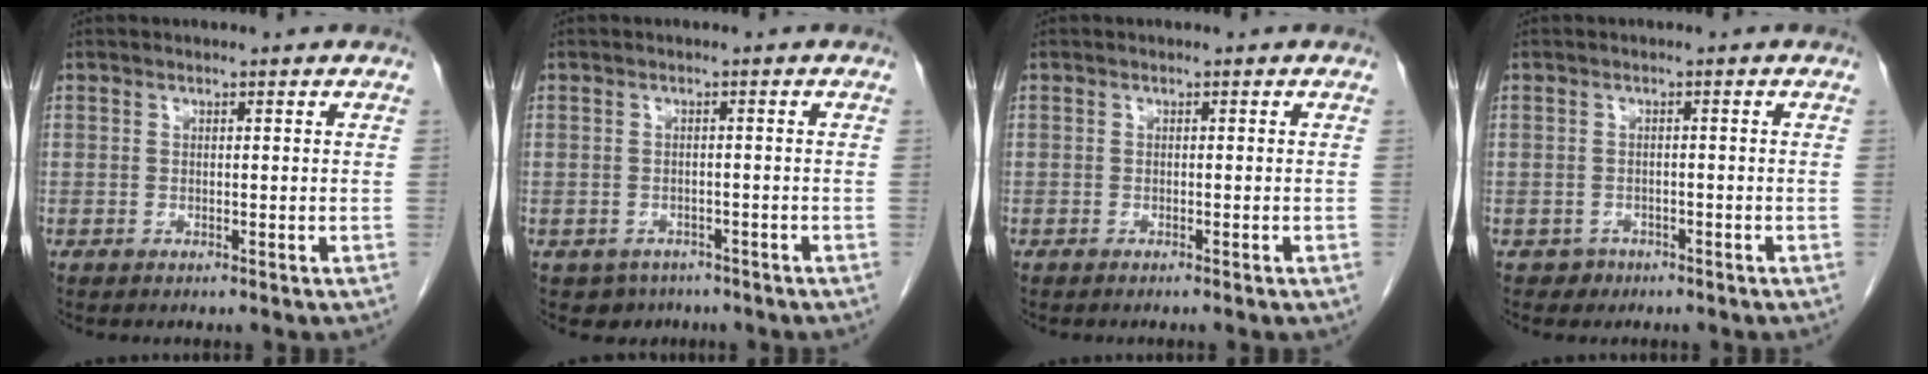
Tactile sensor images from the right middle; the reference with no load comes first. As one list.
[{"total": 3.4, "force": [-2.3, 2.4, 0.1], "torque": [-0.006, 0.007, -0.031]}, {"total": 1.3, "force": [-0.9, 0.0, 0.8], "torque": [-0.013, -0.001, -0.009]}, {"total": 1.7, "force": [-1.1, 1.3, -0.1], "torque": [0.000, 0.007, -0.015]}]